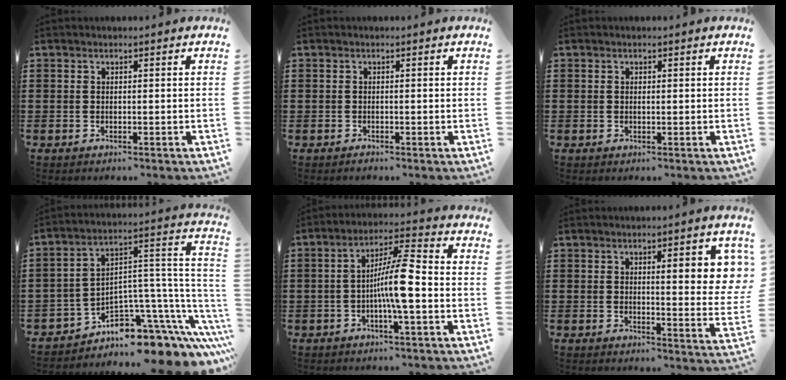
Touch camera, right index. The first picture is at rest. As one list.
[{"total": 0.5, "force": [-0.5, 0.2, -0.1], "torque": [0.002, 0.002, -0.011]}, {"total": 0.5, "force": [0.1, 0.2, 0.5], "torque": [-0.011, -0.002, 0.002]}, {"total": 7.4, "force": [-5.5, 3.8, 3.2], "torque": [-0.052, -0.012, -0.098]}, {"total": 8.4, "force": [-1.7, 1.2, 8.2], "torque": [-0.154, 0.000, -0.037]}, {"total": 6.4, "force": [2.1, 1.6, 5.9], "torque": [-0.089, -0.004, 0.029]}]